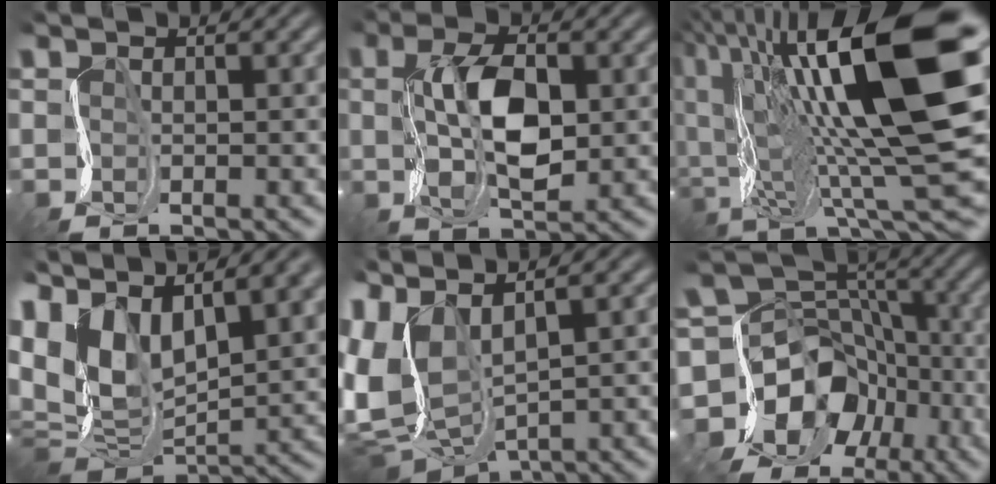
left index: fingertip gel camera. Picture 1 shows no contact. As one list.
[{"total": 5.6, "force": [0.1, 2.7, 4.9], "torque": [-0.106, 0.003, 0.000]}, {"total": 17.6, "force": [3.1, 5.3, 16.5], "torque": [-0.287, 0.024, 0.045]}, {"total": 15.7, "force": [4.9, 9.6, 11.4], "torque": [-0.240, 0.012, 0.097]}, {"total": 8.9, "force": [1.1, 5.5, 7.0], "torque": [-0.194, -0.005, 0.040]}, {"total": 12.1, "force": [-6.4, 9.6, 3.7], "torque": [-0.063, -0.002, -0.124]}]